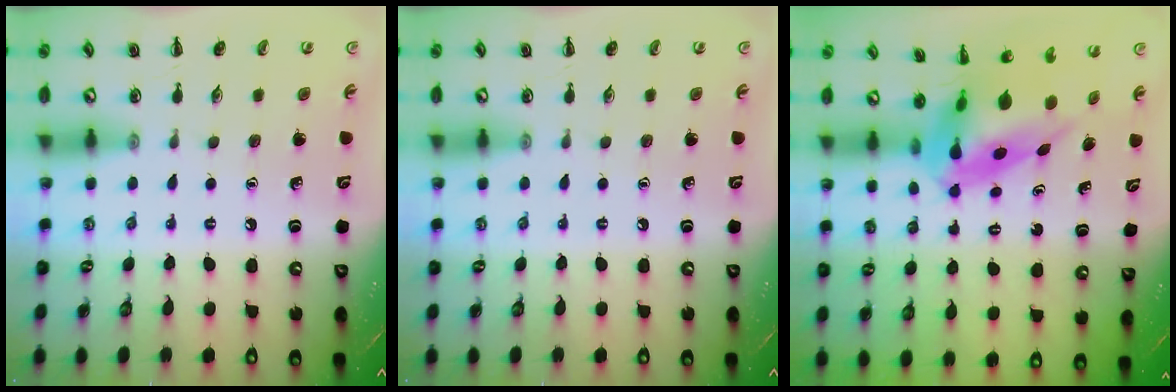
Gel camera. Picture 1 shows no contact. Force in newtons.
{"total": 0.0}
{"total": 8.2, "press": 7.7, "slide": 2.9}